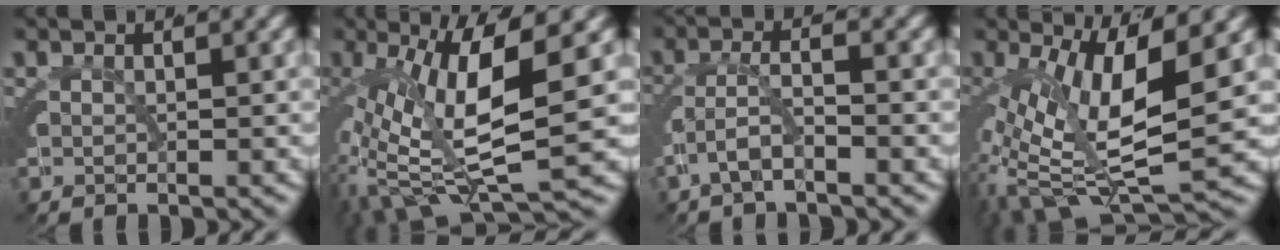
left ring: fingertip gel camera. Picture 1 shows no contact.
{"total": 9.7, "force": [-1.8, 4.0, 8.7], "torque": [-0.147, -0.018, -0.016]}
{"total": 2.5, "force": [-1.7, 0.6, 1.7], "torque": [-0.037, -0.003, -0.031]}
{"total": 9.0, "force": [-2.1, 4.0, 7.8], "torque": [-0.136, -0.026, -0.022]}